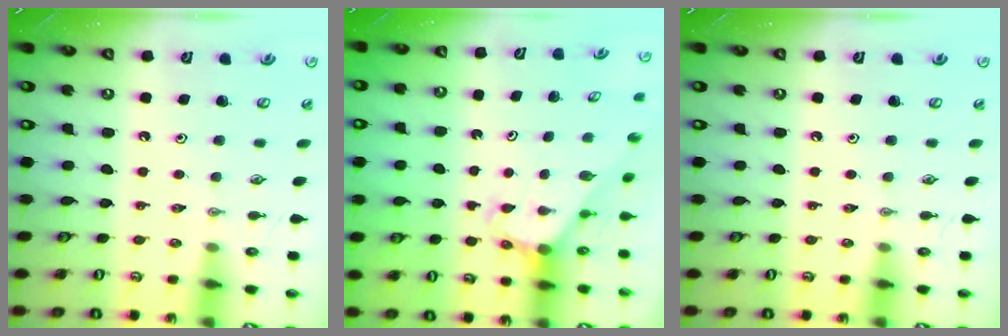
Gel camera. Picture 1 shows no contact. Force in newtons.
{"total": 3.2, "press": 3.2, "slide": 0.2}
{"total": 0.0}